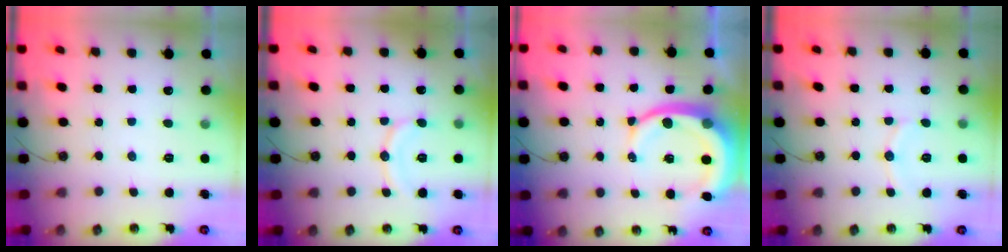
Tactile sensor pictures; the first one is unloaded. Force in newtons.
{"total": 9.7, "press": 9.7, "slide": 1.1}
{"total": 13.1, "press": 13.0, "slide": 1.5}
{"total": 6.3, "press": 6.3, "slide": 0.7}